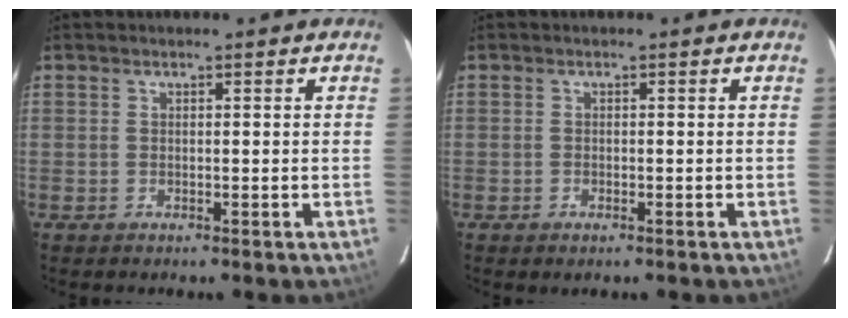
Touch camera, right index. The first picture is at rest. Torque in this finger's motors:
{"motor_torque": [0.30, -0.30, 0.04, 0.00]}